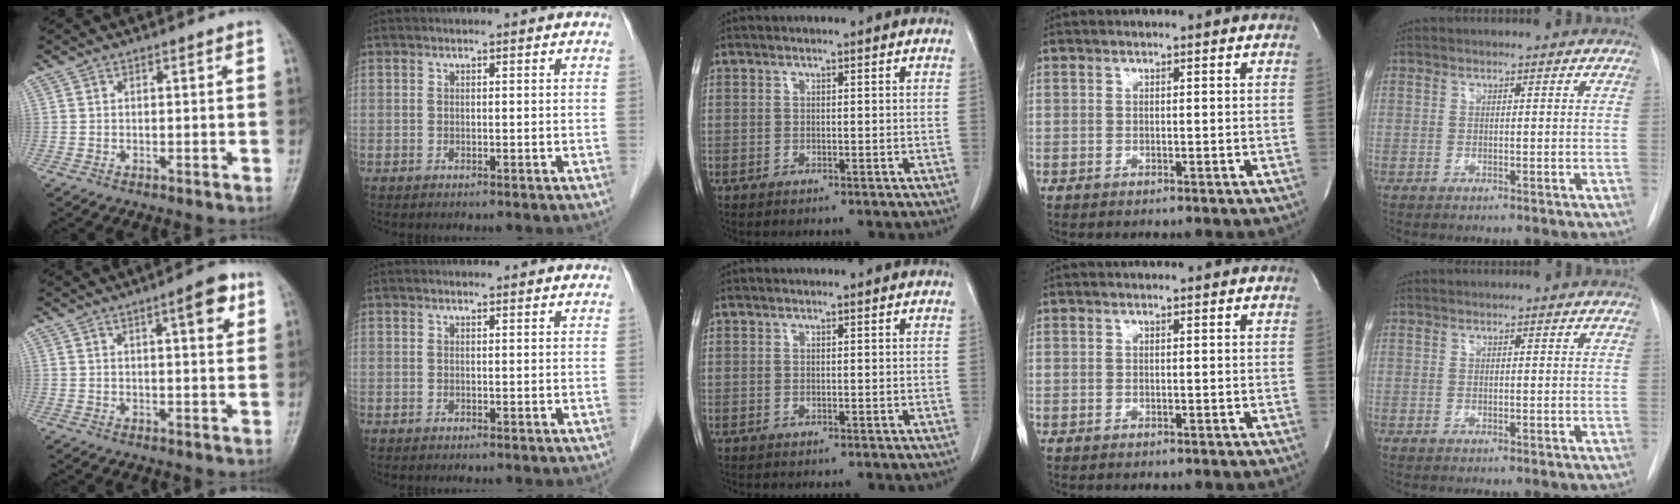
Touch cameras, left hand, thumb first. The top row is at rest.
{"thumb": {"total": 6.2, "force": [2.9, 1.7, 5.2], "torque": [-0.061, -0.010, 0.036]}, "index": {"total": 1.6, "force": [1.6, 0.2, 0.2], "torque": [-0.012, 0.007, 0.014]}}